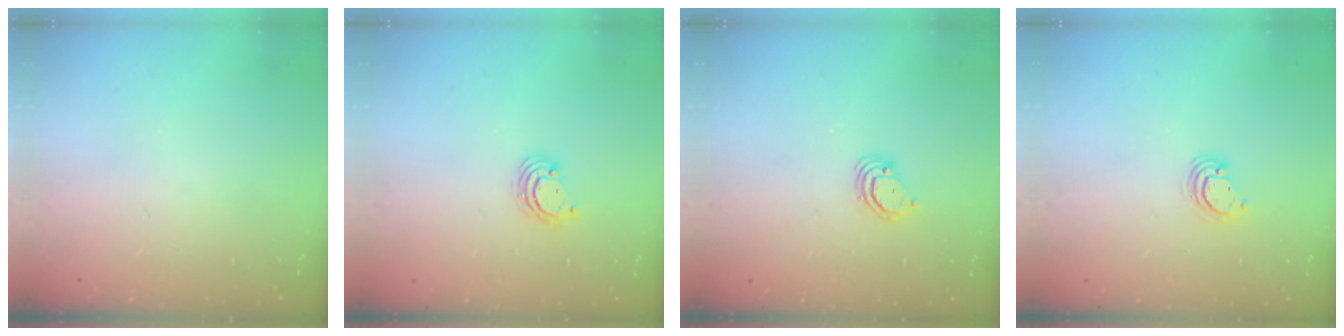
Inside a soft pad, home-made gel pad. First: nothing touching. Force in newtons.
{"total": 3.3, "press": 3.3, "slide": 0.4}
{"total": 2.9, "press": 2.9, "slide": 0.2}
{"total": 3.7, "press": 3.7, "slide": 0.3}